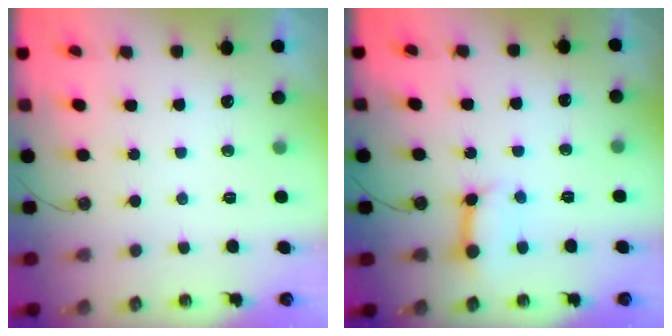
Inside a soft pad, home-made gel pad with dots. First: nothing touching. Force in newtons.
{"total": 8.5, "press": 8.5, "slide": 0.9}